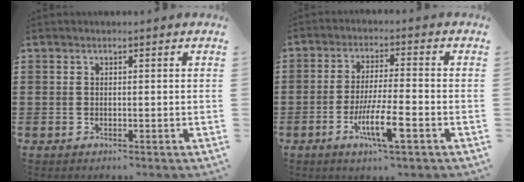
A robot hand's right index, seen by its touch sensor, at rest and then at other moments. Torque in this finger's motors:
{"motor_torque": [1.16, -0.36, 0.45, 0.11]}